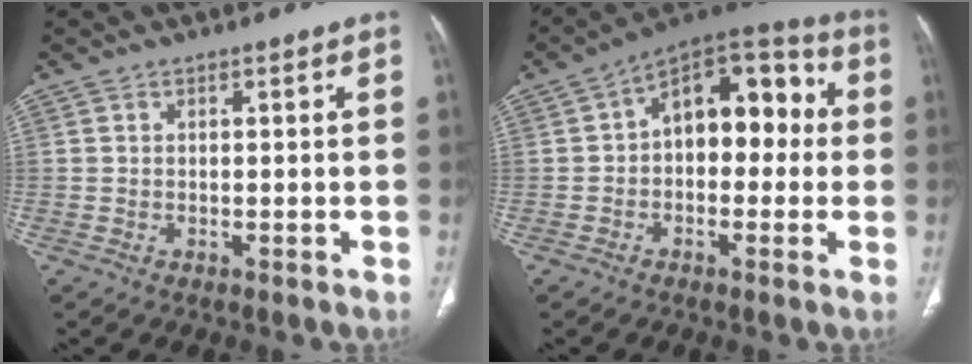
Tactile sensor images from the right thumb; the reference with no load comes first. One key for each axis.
{"total": 14.9, "fx": 1.2, "fy": 9.1, "fz": 11.8, "tx": -0.117, "ty": 0.049, "tz": 0.003}